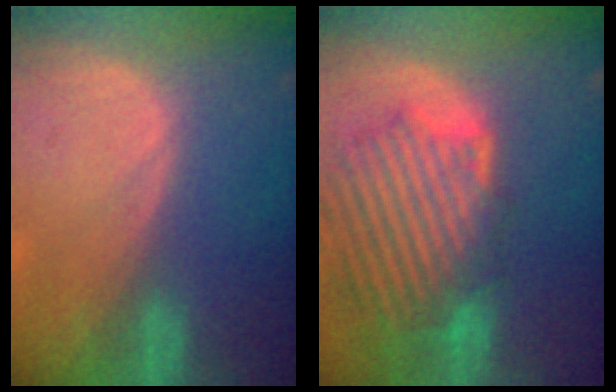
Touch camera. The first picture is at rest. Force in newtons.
{"total": 11.8, "press": 11.1, "slide": 4.0}